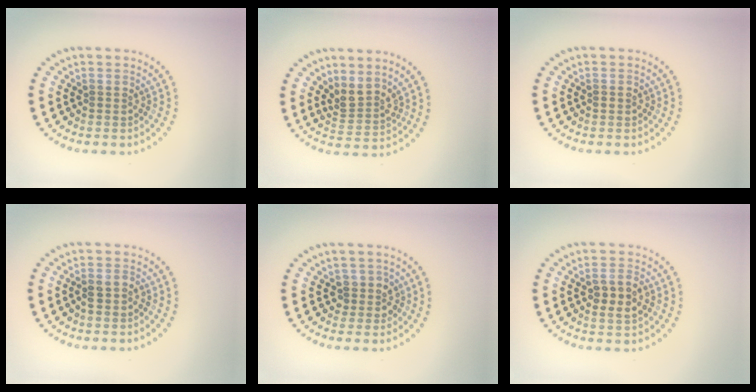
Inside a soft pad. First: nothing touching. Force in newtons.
{"total": 2.6, "press": 1.8, "slide": 1.9}
{"total": 0.8, "press": 0.8, "slide": 0.0}
{"total": 1.2, "press": 1.1, "slide": 0.4}
{"total": 1.9, "press": 1.6, "slide": 1.0}
{"total": 3.0, "press": 2.9, "slide": 0.4}